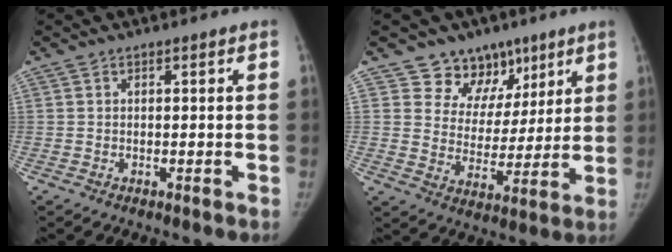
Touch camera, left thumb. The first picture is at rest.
{"total": 11.0, "force": [7.1, 8.2, 2.1], "torque": [0.023, -0.037, 0.120]}